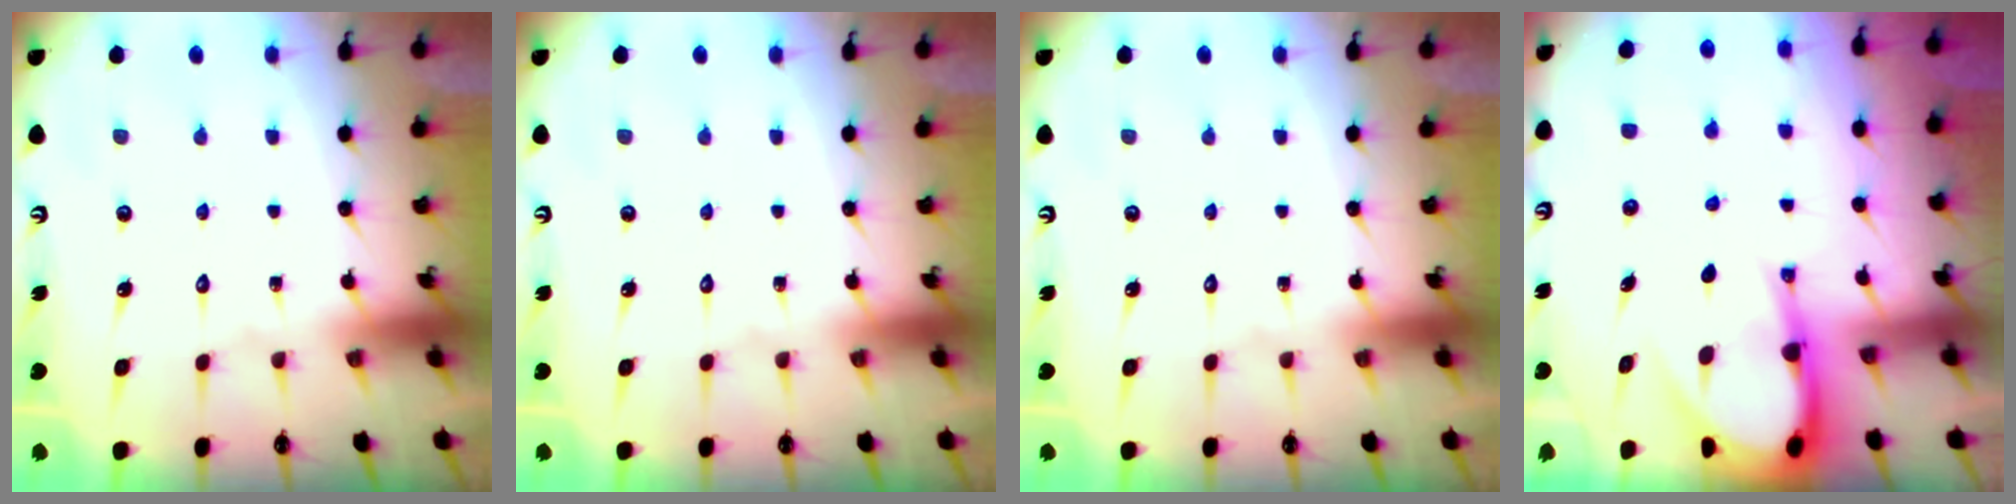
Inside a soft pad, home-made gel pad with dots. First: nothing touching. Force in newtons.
{"total": 0.0}
{"total": 0.0}
{"total": 8.8, "press": 8.8, "slide": 0.9}